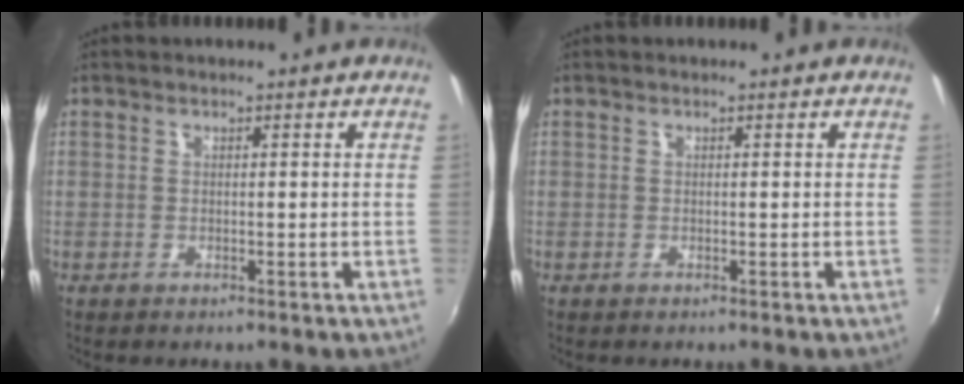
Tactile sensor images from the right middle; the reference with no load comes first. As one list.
[{"total": 0.0}]